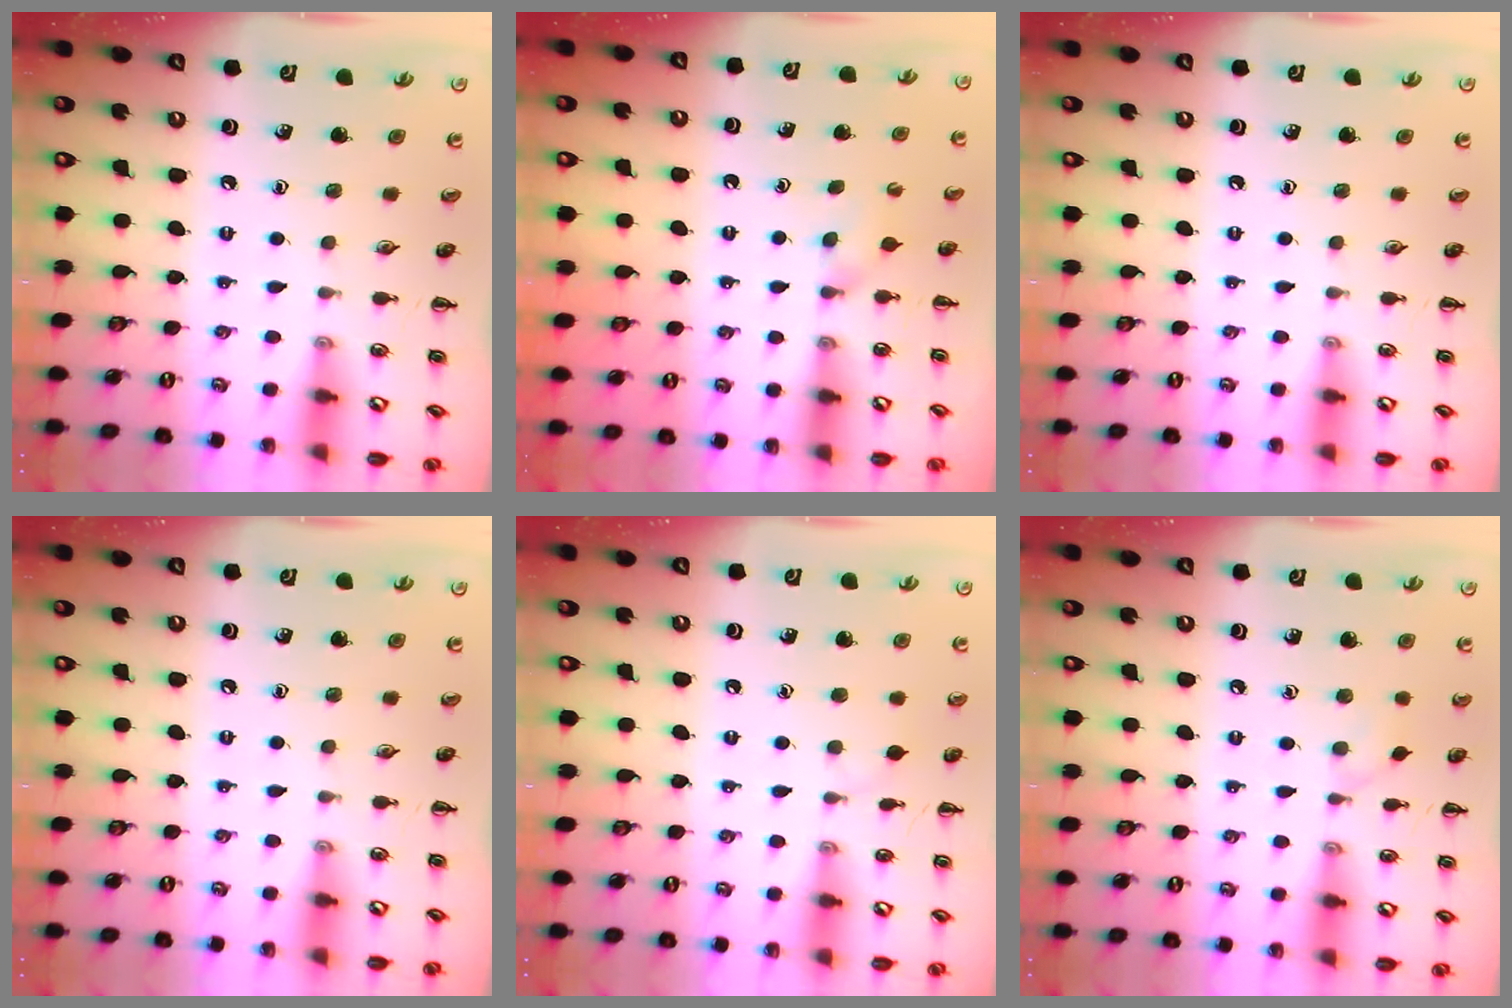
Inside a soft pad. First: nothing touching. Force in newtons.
{"total": 2.9, "press": 2.7, "slide": 1.2}
{"total": 0.0}
{"total": 0.0}
{"total": 4.1, "press": 3.8, "slide": 1.6}
{"total": 3.2, "press": 3.0, "slide": 1.2}